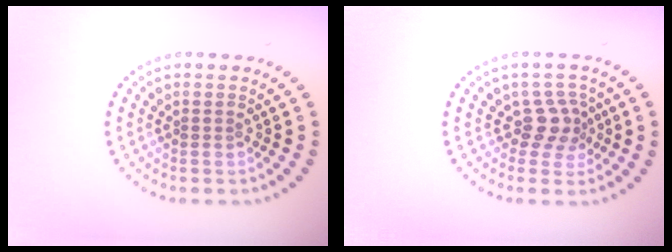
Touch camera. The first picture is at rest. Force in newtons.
{"total": 2.4, "press": 1.8, "slide": 1.6}